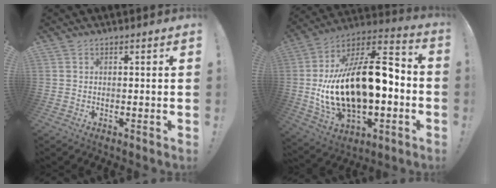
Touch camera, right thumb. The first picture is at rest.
{"total": 25.6, "force": [-0.7, 14.0, 21.5], "torque": [-0.382, 0.002, 0.004]}